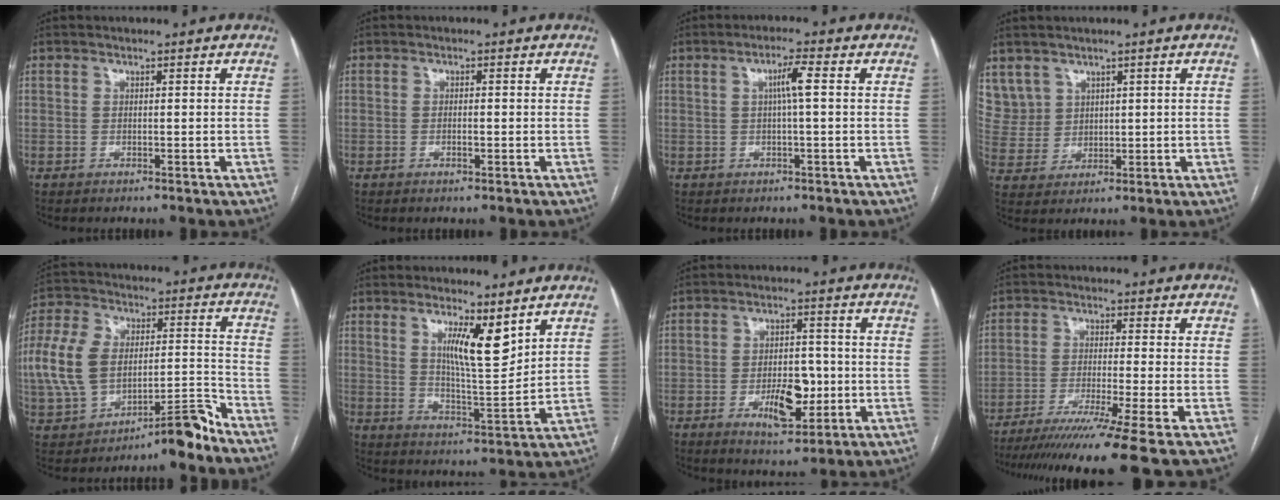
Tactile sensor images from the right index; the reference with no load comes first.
{"total": 1.2, "force": [-0.5, 0.3, 1.1], "torque": [-0.018, 0.001, -0.008]}
{"total": 3.6, "force": [0.5, -0.2, 3.6], "torque": [-0.062, 0.007, 0.007]}
{"total": 7.5, "force": [4.4, 6.0, 0.7], "torque": [-0.023, 0.022, 0.109]}
{"total": 12.6, "force": [-5.7, 5.8, 9.6], "torque": [-0.180, 0.057, -0.090]}
{"total": 8.4, "force": [4.5, 1.4, 7.0], "torque": [-0.123, -0.013, 0.082]}
{"total": 8.2, "force": [-2.3, 3.6, 7.0], "torque": [-0.112, 0.005, -0.029]}
{"total": 14.6, "force": [-11.3, -2.6, 8.8], "torque": [-0.128, -0.049, -0.178]}